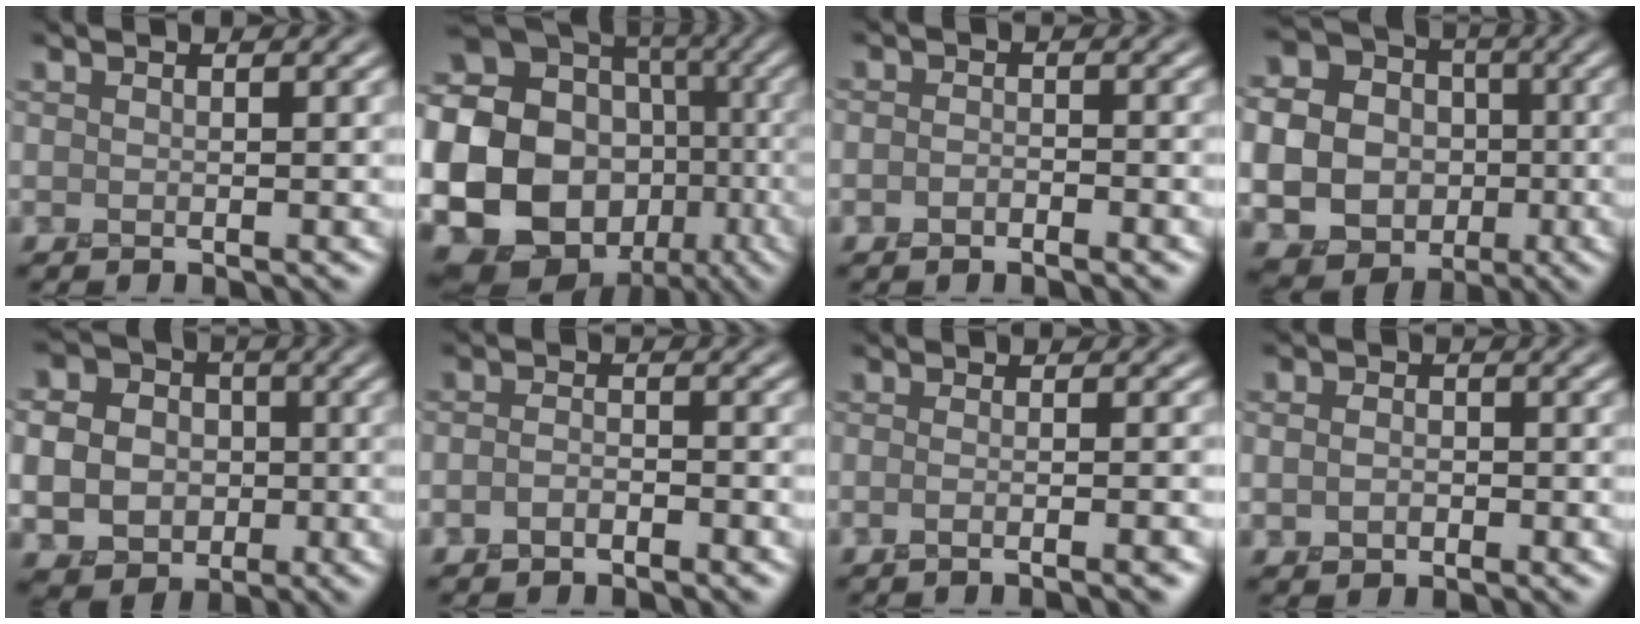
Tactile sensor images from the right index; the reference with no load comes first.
{"total": 25.5, "force": [-5.4, 22.7, 10.3], "torque": [-0.221, -0.016, -0.113]}
{"total": 1.6, "force": [-0.9, 0.8, 1.1], "torque": [-0.016, 0.001, -0.017]}
{"total": 16.6, "force": [-1.9, 15.3, 6.1], "torque": [-0.178, -0.001, -0.055]}
{"total": 9.3, "force": [-0.8, 8.4, 4.0], "torque": [-0.092, -0.001, -0.032]}
{"total": 1.9, "force": [-1.0, 1.0, 1.3], "torque": [-0.025, 0.002, -0.023]}
{"total": 4.8, "force": [-1.6, 1.9, 4.1], "torque": [-0.015, 0.003, -0.036]}
{"total": 2.4, "force": [-0.3, 1.9, 1.4], "torque": [-0.014, 0.003, -0.015]}